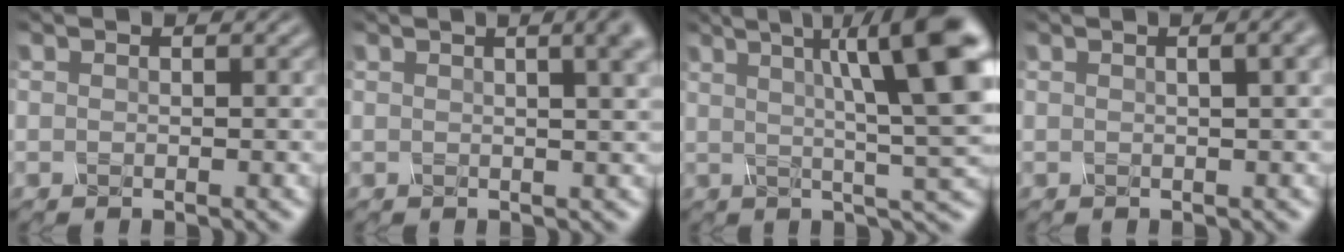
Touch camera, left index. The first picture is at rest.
{"total": 9.1, "force": [3.7, 4.5, 7.0], "torque": [-0.012, 0.067, 0.011]}
{"total": 11.5, "force": [3.2, 2.3, 10.8], "torque": [-0.136, 0.010, 0.059]}
{"total": 7.2, "force": [2.7, 3.6, 5.6], "torque": [-0.015, 0.055, 0.004]}